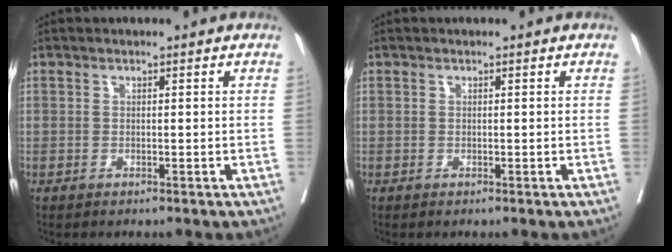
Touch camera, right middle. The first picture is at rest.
{"total": 0.0}